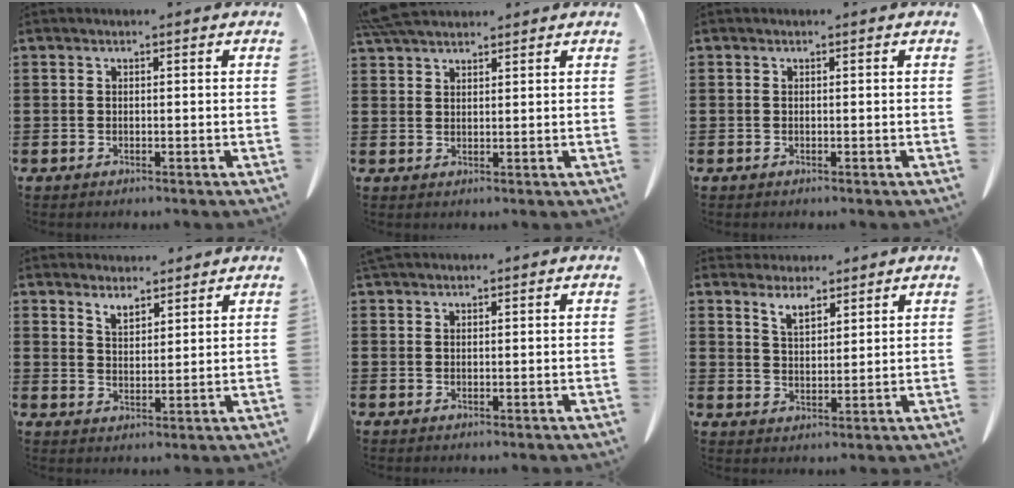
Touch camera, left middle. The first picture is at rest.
{"total": 4.7, "force": [4.2, 0.9, 2.0], "torque": [-0.051, -0.003, 0.081]}
{"total": 0.0}
{"total": 3.8, "force": [3.6, 1.1, 0.3], "torque": [-0.016, -0.010, 0.069]}
{"total": 1.3, "force": [1.2, 0.2, 0.3], "torque": [-0.009, -0.002, 0.025]}
{"total": 4.3, "force": [3.8, 1.5, 1.2], "torque": [-0.034, -0.007, 0.073]}